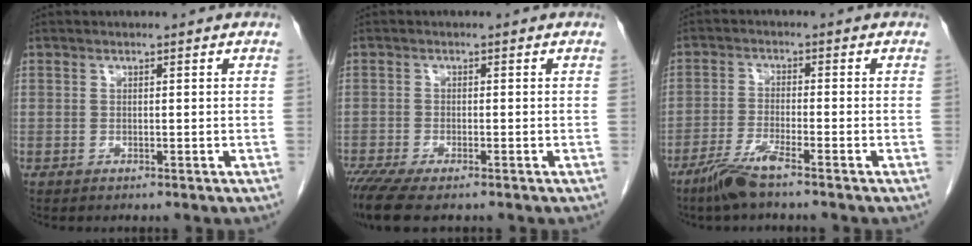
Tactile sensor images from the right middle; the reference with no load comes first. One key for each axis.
{"total": 6.3, "fx": -4.8, "fy": 1.1, "fz": 3.9, "tx": -0.068, "ty": -0.017, "tz": -0.082}
{"total": 5.2, "fx": -3.9, "fy": -0.1, "fz": 3.4, "tx": -0.075, "ty": -0.013, "tz": -0.081}